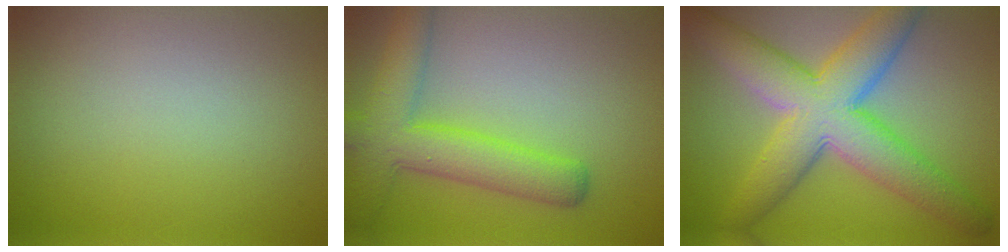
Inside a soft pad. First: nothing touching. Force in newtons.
{"total": 6.6, "press": 6.6, "slide": 0.4}
{"total": 9.7, "press": 9.7, "slide": 0.3}